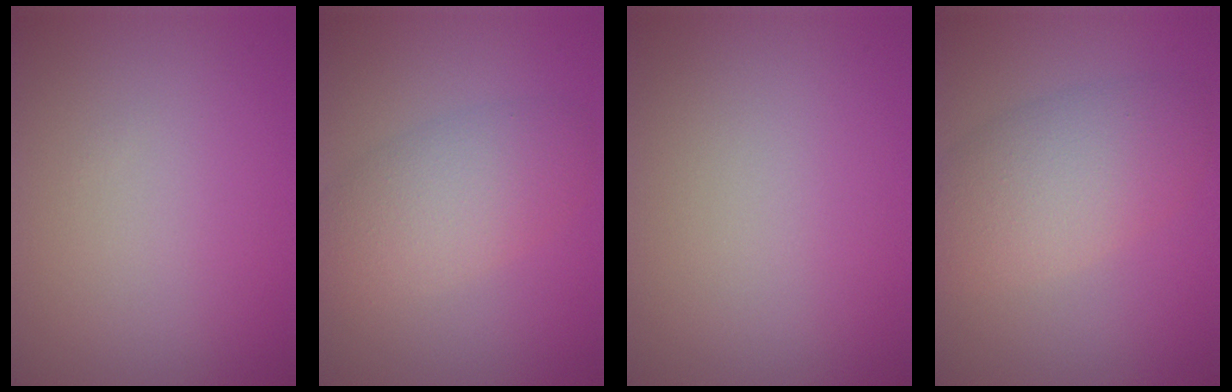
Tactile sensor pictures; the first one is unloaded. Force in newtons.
{"total": 4.7, "press": 4.7, "slide": 0.3}
{"total": 0.0}
{"total": 5.8, "press": 5.8, "slide": 0.1}